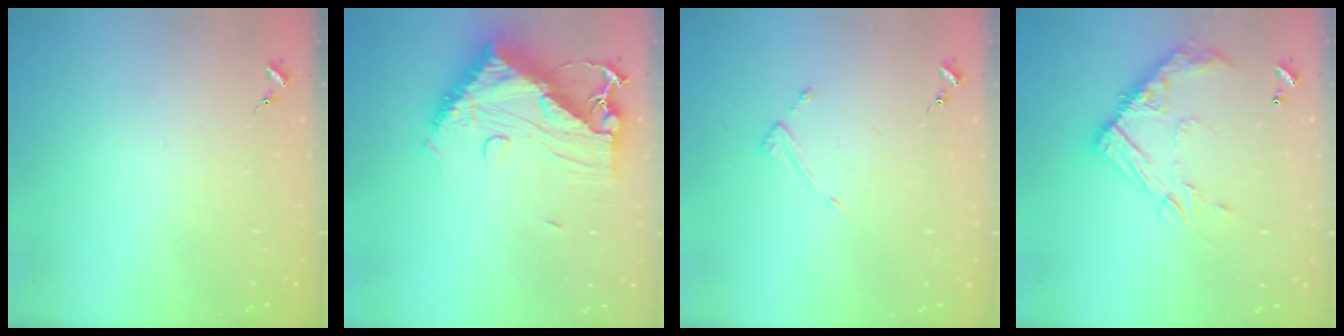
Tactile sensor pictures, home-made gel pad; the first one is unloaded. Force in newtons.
{"total": 15.7, "press": 15.6, "slide": 1.5}
{"total": 4.1, "press": 4.0, "slide": 0.4}
{"total": 15.9, "press": 15.9, "slide": 0.8}